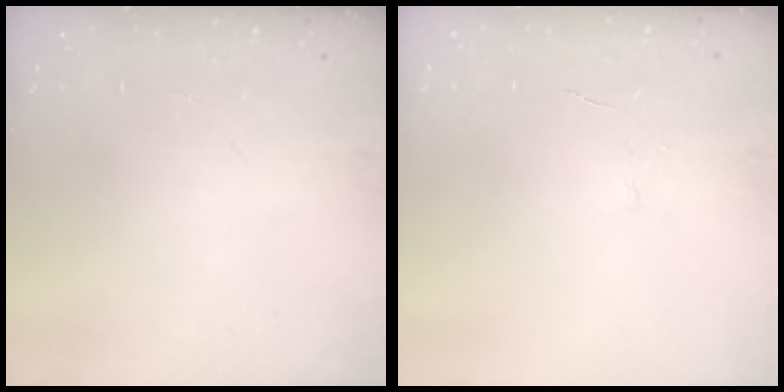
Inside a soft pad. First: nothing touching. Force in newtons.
{"total": 3.6, "press": 3.5, "slide": 0.9}